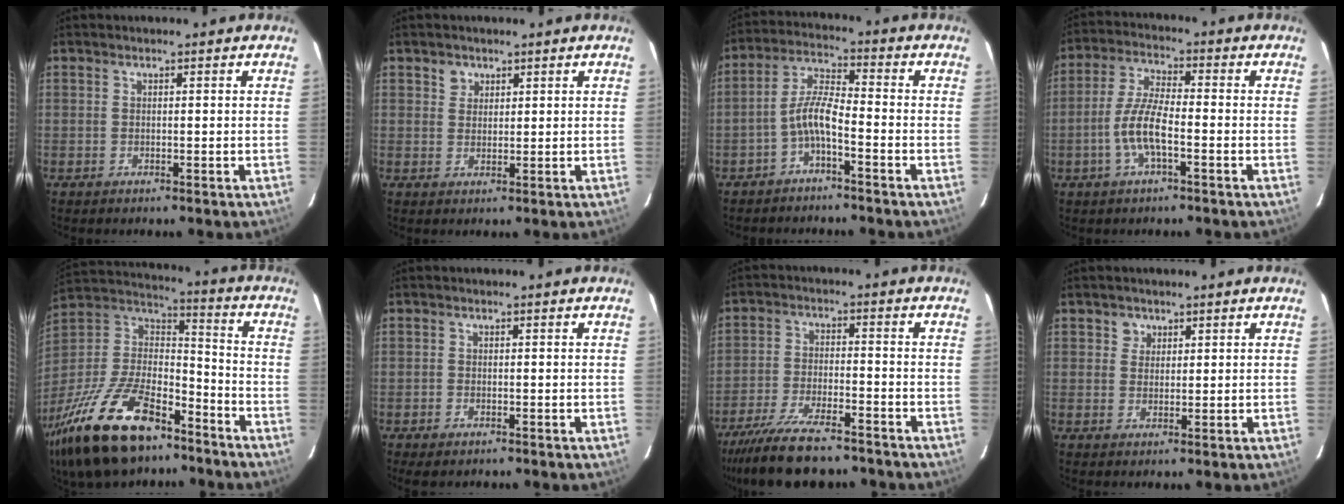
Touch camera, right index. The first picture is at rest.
{"total": 2.4, "force": [1.3, 1.9, 0.2], "torque": [0.006, 0.010, 0.022]}
{"total": 5.5, "force": [-3.0, 1.1, 4.5], "torque": [-0.106, 0.017, -0.057]}
{"total": 7.8, "force": [-2.8, 2.0, 7.0], "torque": [-0.148, 0.003, -0.055]}
{"total": 28.6, "force": [-18.7, 12.8, 17.4], "torque": [-0.363, -0.020, -0.310]}
{"total": 2.0, "force": [-1.5, 0.9, 1.0], "torque": [-0.025, -0.006, -0.027]}
{"total": 16.1, "force": [-13.4, 4.1, 7.9], "torque": [-0.174, -0.026, -0.222]}
{"total": 2.3, "force": [1.1, 2.0, 0.0], "torque": [0.010, 0.012, 0.017]}